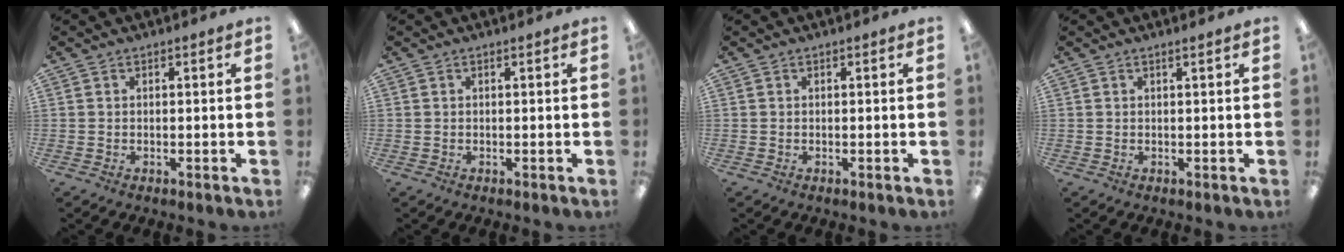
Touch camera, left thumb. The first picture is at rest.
{"total": 0.0}
{"total": 0.0}
{"total": 0.7, "force": [0.4, -0.1, 0.6], "torque": [-0.010, -0.002, 0.007]}